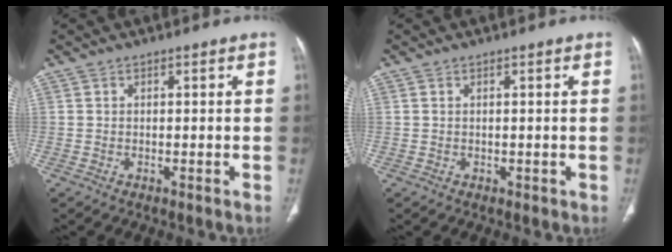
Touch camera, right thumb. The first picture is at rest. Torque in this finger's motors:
{"motor_torque": [-0.02, 0.19, -0.09, -0.05, 0.02]}